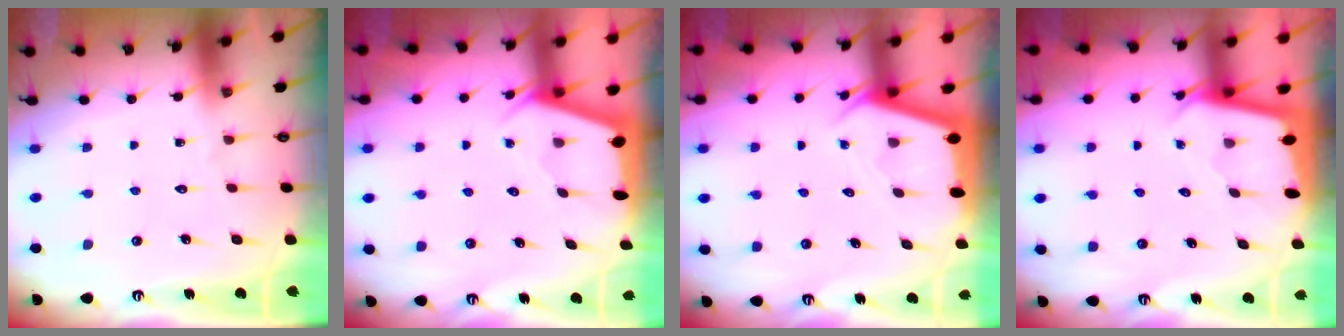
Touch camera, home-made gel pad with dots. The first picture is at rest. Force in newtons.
{"total": 2.4, "press": 2.3, "slide": 0.3}
{"total": 2.2, "press": 2.2, "slide": 0.2}
{"total": 1.9, "press": 1.9, "slide": 0.1}